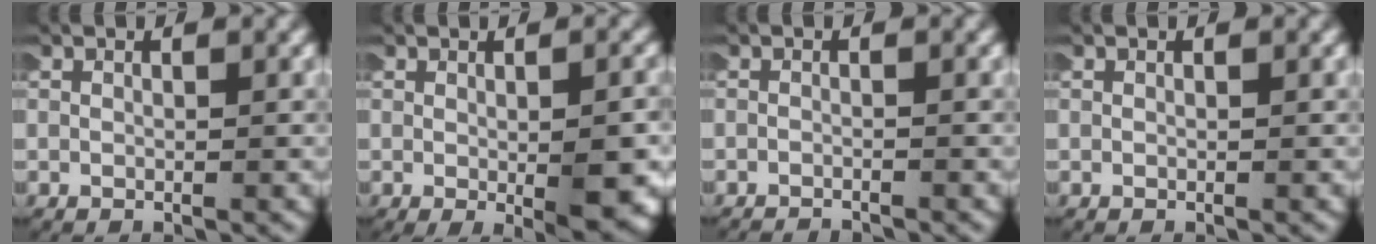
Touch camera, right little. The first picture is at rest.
{"total": 3.3, "force": [-0.9, 0.6, 3.1], "torque": [-0.044, -0.009, -0.007]}
{"total": 2.3, "force": [-2.3, 0.2, -0.1], "torque": [-0.006, -0.012, -0.032]}
{"total": 0.0}